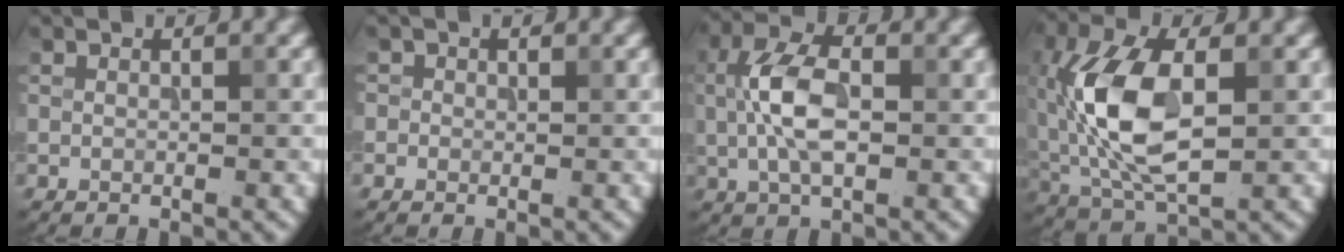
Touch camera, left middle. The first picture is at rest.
{"total": 0.9, "force": [0.2, 0.9, 0.1], "torque": [-0.001, -0.004, -0.003]}
{"total": 5.3, "force": [0.0, 2.6, 4.7], "torque": [-0.100, 0.009, -0.003]}
{"total": 9.6, "force": [0.1, 4.9, 8.3], "torque": [-0.180, 0.007, 0.005]}